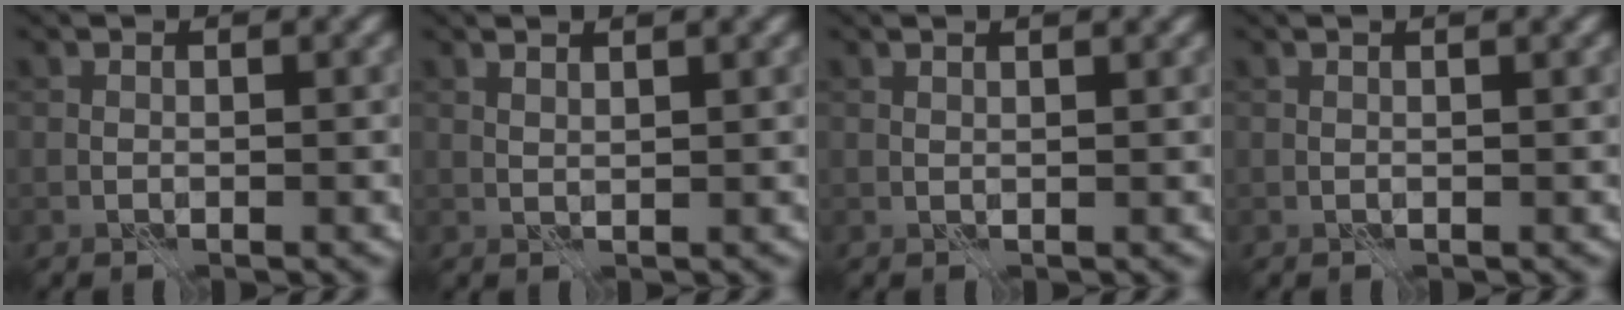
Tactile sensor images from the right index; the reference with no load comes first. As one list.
[{"total": 1.5, "force": [1.1, 0.3, 1.0], "torque": [-0.014, 0.000, 0.011]}, {"total": 1.7, "force": [1.2, 0.5, 1.2], "torque": [-0.012, -0.001, 0.003]}, {"total": 1.8, "force": [0.9, 0.5, 1.4], "torque": [-0.017, -0.001, 0.000]}]